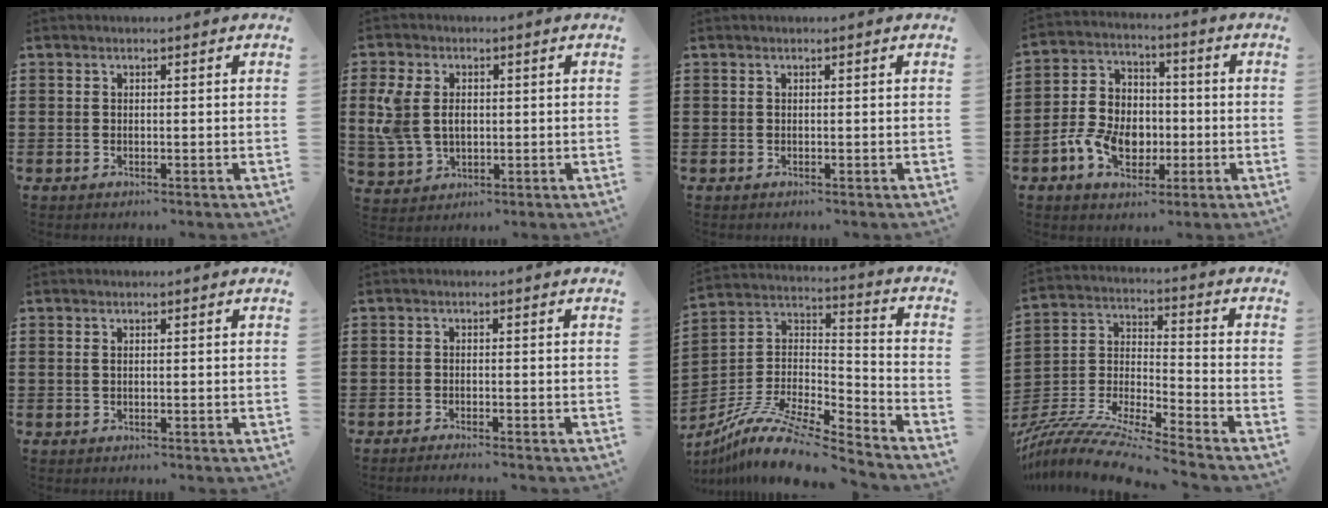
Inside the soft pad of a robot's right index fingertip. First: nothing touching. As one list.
[{"total": 5.8, "force": [0.7, 4.3, 3.8], "torque": [-0.107, 0.007, 0.006]}, {"total": 0.0}, {"total": 8.6, "force": [-2.5, 6.6, 4.9], "torque": [-0.104, 0.017, -0.044]}, {"total": 0.6, "force": [0.1, 0.3, 0.5], "torque": [-0.012, 0.001, 0.002]}, {"total": 1.2, "force": [-1.2, -0.1, 0.1], "torque": [-0.004, 0.001, -0.025]}, {"total": 11.6, "force": [-9.5, 2.5, 6.2], "torque": [-0.121, 0.024, -0.187]}, {"total": 9.5, "force": [-8.8, 0.0, 3.6], "torque": [-0.083, -0.004, -0.184]}]